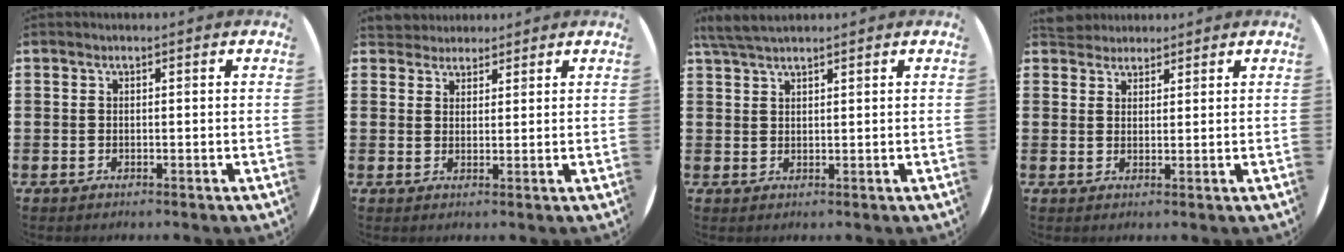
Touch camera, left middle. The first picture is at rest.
{"total": 2.8, "force": [2.6, 1.1, -0.2], "torque": [-0.003, 0.001, 0.050]}
{"total": 3.5, "force": [3.0, 0.5, 1.6], "torque": [-0.038, 0.003, 0.057]}
{"total": 2.9, "force": [2.7, 1.0, -0.1], "torque": [-0.005, 0.000, 0.054]}